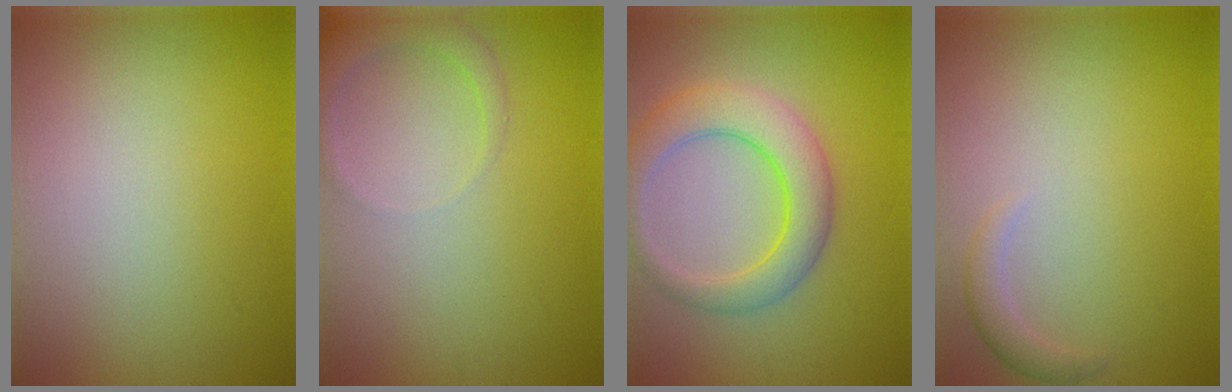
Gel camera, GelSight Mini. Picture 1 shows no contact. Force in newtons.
{"total": 2.6, "press": 2.6, "slide": 0.2}
{"total": 5.4, "press": 5.4, "slide": 0.1}
{"total": 1.5, "press": 1.5, "slide": 0.1}